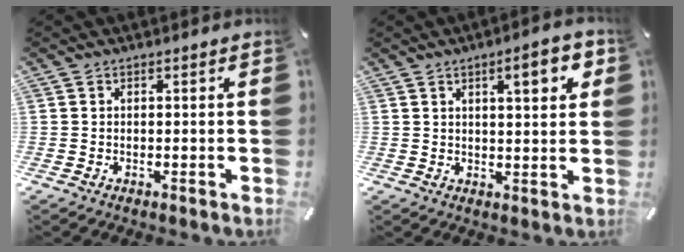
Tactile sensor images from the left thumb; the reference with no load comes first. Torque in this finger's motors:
{"motor_torque": [1.44, 1.47, 0.84, -1.03, 0.34]}